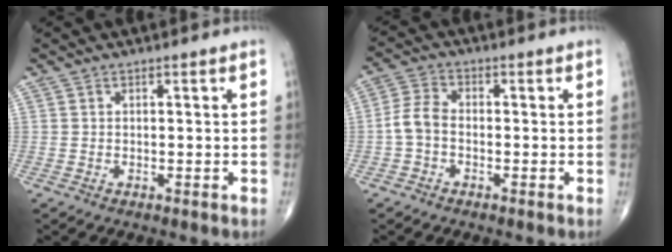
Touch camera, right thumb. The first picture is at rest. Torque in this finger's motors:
{"motor_torque": [-0.20, 0.27, 0.37, -0.16, 0.05]}